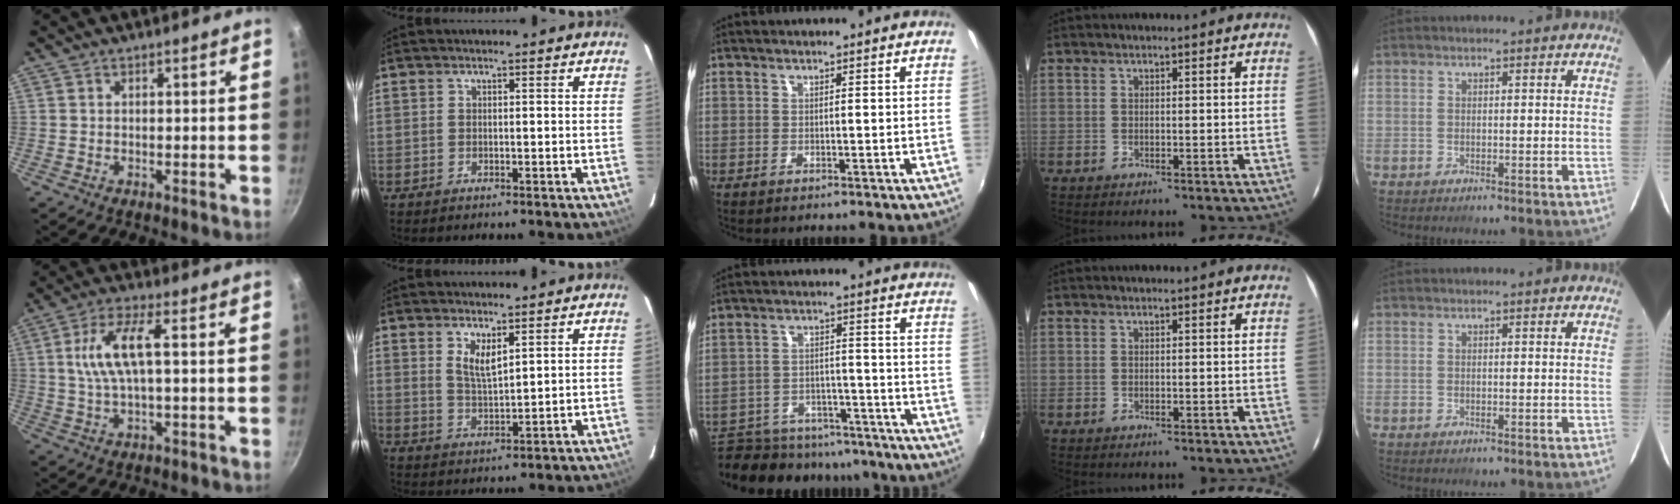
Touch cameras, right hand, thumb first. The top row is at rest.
{"thumb": {"total": 9.2, "force": [1.1, 2.8, 8.7], "torque": [-0.182, 0.013, 0.023]}, "index": {"total": 4.4, "force": [2.4, 1.2, 3.4], "torque": [-0.064, -0.009, 0.046]}, "middle": {"total": 20.6, "force": [-17.5, 7.9, 7.5], "torque": [-0.171, 0.000, -0.238]}}